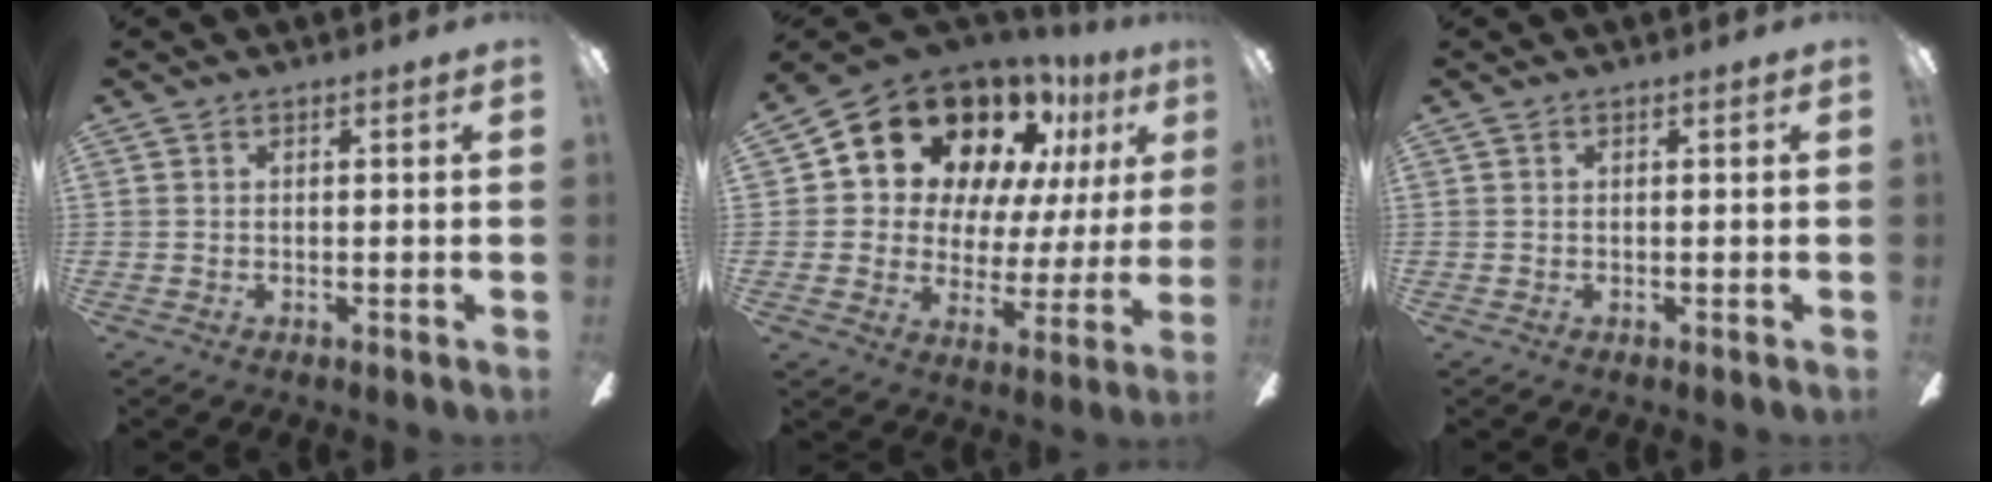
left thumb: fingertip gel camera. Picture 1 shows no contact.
{"total": 18.1, "force": [13.1, 10.0, 7.5], "torque": [-0.143, -0.081, 0.238]}
{"total": 0.0}